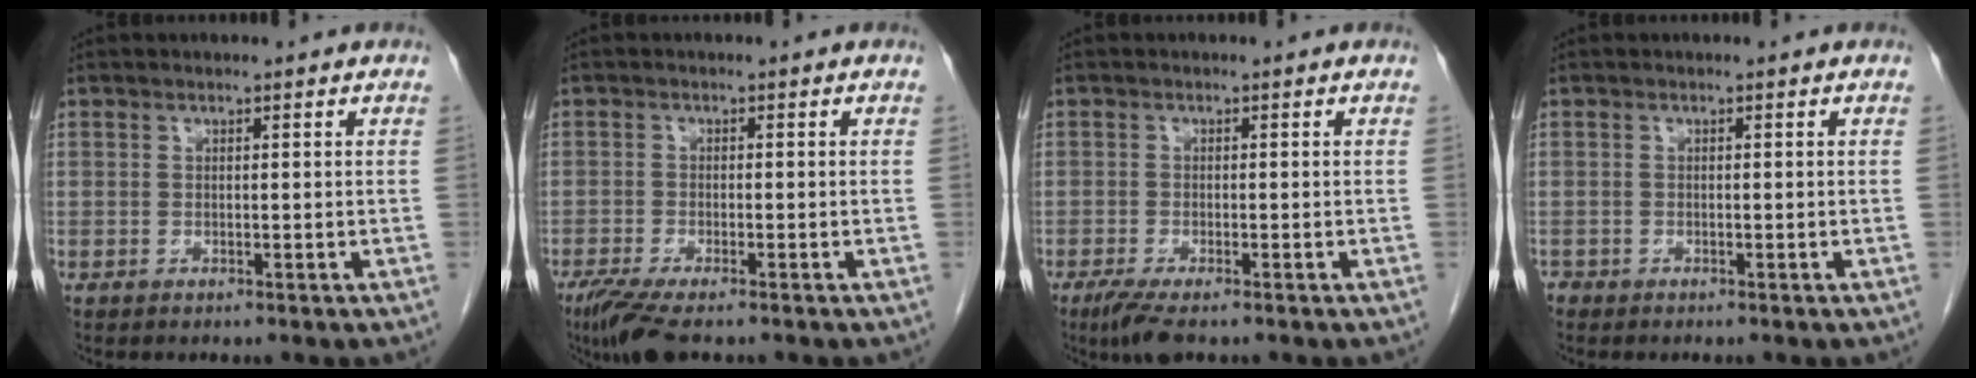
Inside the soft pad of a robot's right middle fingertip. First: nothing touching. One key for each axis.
{"total": 6.1, "fx": -4.5, "fy": 1.0, "fz": 4.0, "tx": -0.072, "ty": -0.016, "tz": -0.076}
{"total": 4.2, "fx": -2.9, "fy": 0.8, "fz": 2.9, "tx": -0.056, "ty": -0.011, "tz": -0.051}
{"total": 0.8, "fx": -0.7, "fy": 0.5, "fz": 0.1, "tx": -0.008, "ty": 0.000, "tz": -0.014}